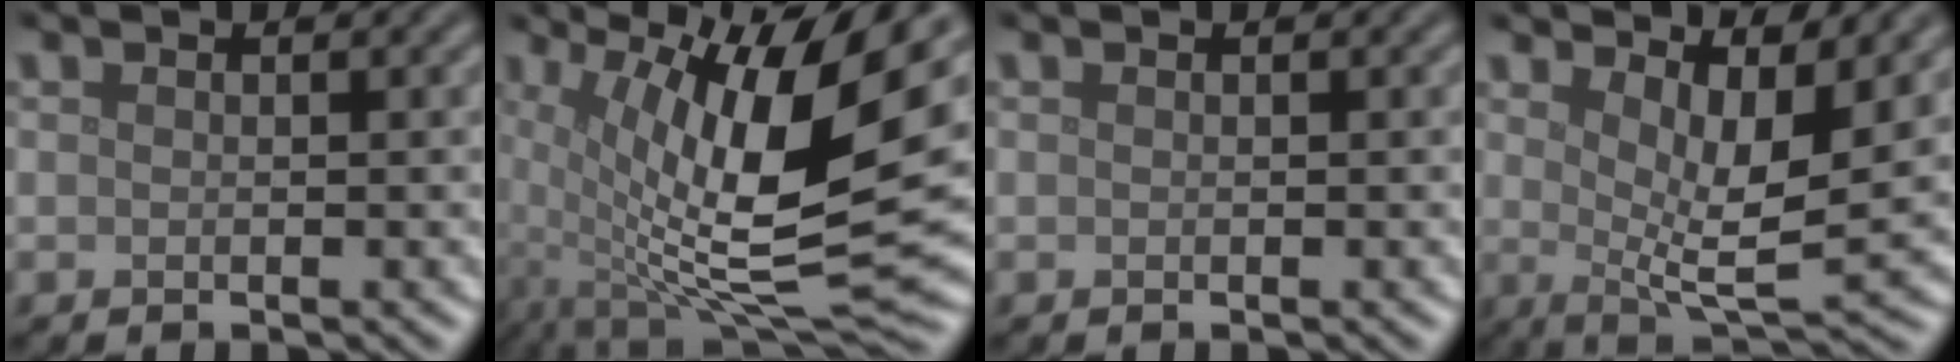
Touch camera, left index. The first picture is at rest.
{"total": 15.4, "force": [2.5, 5.1, 14.3], "torque": [-0.263, -0.007, 0.053]}
{"total": 0.0}
{"total": 6.9, "force": [3.1, 2.0, 5.8], "torque": [-0.090, -0.009, 0.057]}